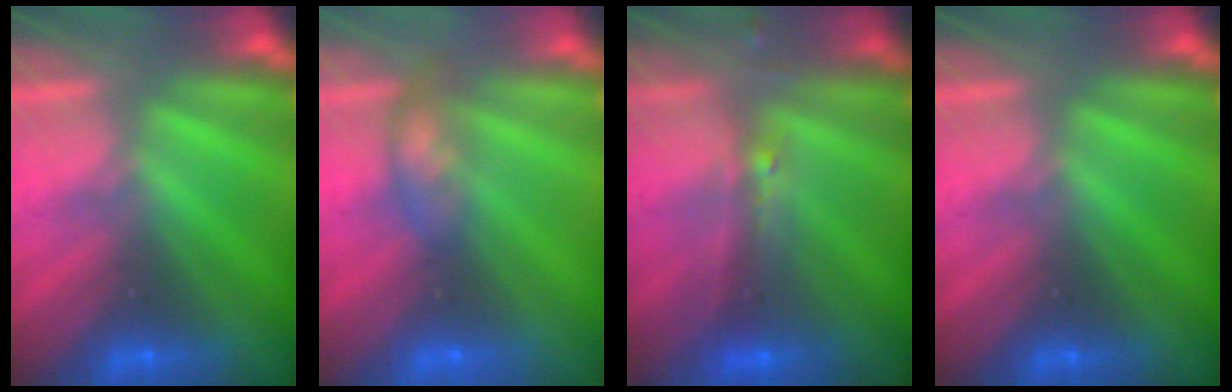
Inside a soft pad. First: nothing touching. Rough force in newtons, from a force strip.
{"total": 2.3}
{"total": 2.4}
{"total": 0.0}